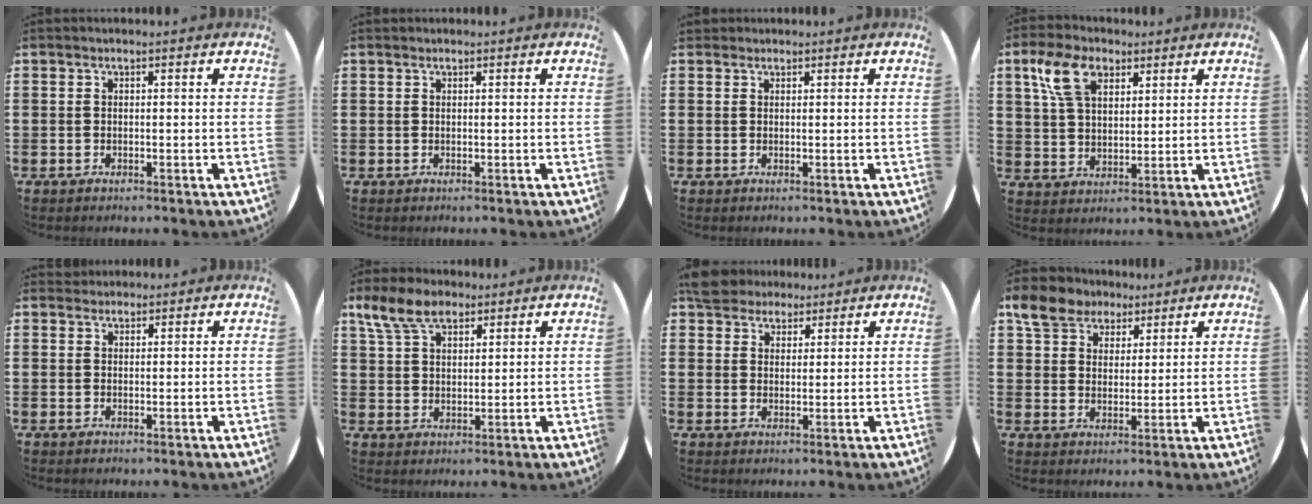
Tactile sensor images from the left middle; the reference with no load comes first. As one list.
[{"total": 0.0}, {"total": 0.7, "force": [0.6, 0.3, 0.0], "torque": [0.000, 0.002, 0.012]}, {"total": 7.6, "force": [4.2, 4.3, 4.5], "torque": [-0.106, 0.015, 0.080]}, {"total": 1.2, "force": [1.2, 0.4, -0.1], "torque": [0.008, -0.003, 0.022]}, {"total": 7.0, "force": [5.0, 3.6, 3.4], "torque": [-0.075, -0.001, 0.092]}, {"total": 4.7, "force": [4.3, 2.0, 0.5], "torque": [-0.018, -0.003, 0.082]}, {"total": 6.7, "force": [5.2, 3.9, 1.3], "torque": [-0.053, 0.002, 0.098]}]